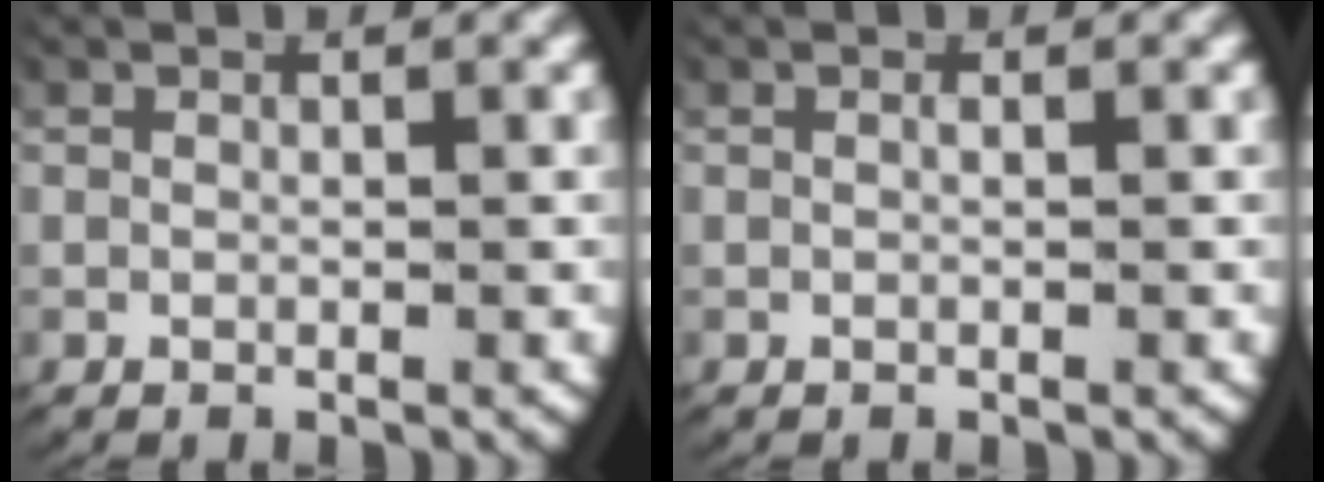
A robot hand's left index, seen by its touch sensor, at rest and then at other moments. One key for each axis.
{"total": 0.0}